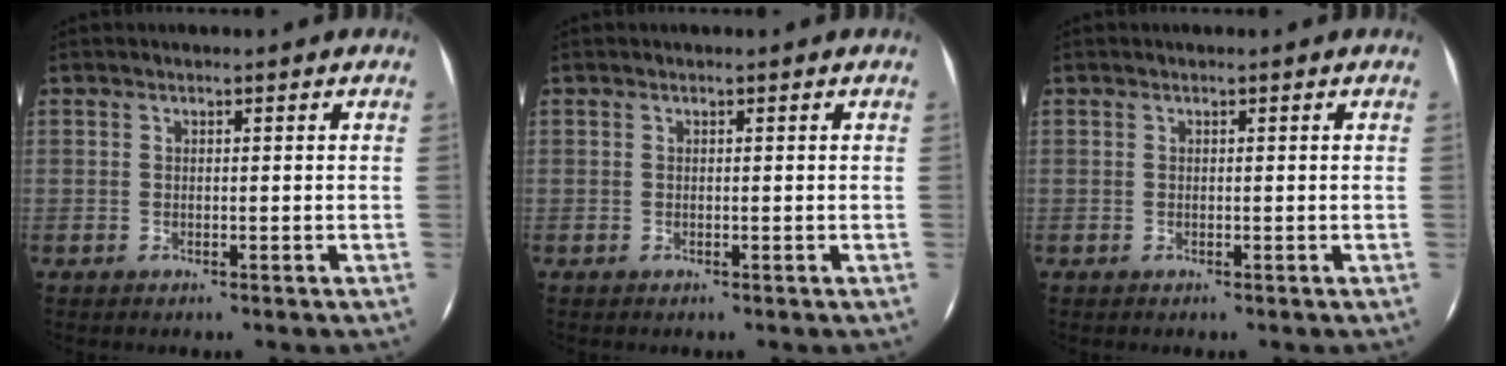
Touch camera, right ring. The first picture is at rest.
{"total": 0.0}
{"total": 0.0}